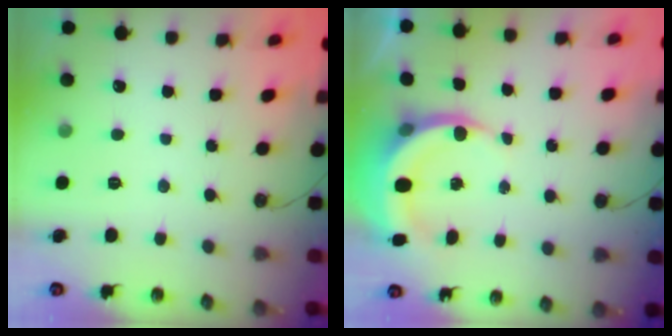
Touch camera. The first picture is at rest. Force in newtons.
{"total": 6.3, "press": 6.2, "slide": 1.2}